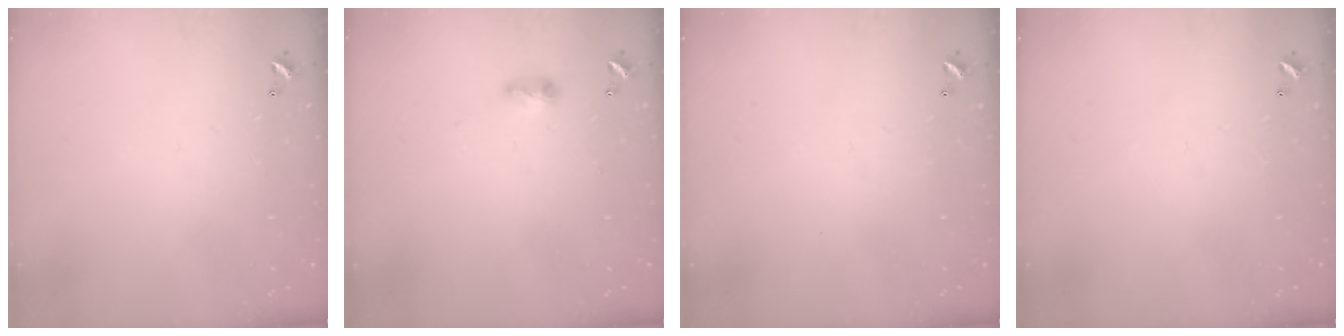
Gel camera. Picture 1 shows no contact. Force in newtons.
{"total": 4.1, "press": 4.1, "slide": 0.5}
{"total": 0.0}
{"total": 0.0}